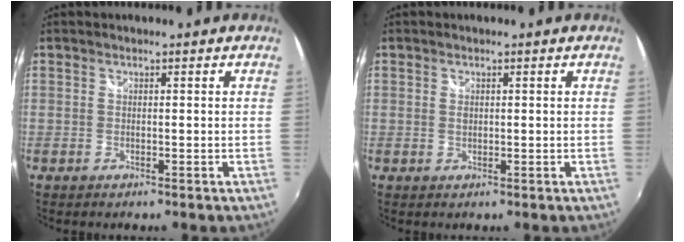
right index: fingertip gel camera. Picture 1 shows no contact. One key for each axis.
{"total": 0.8, "fx": 0.2, "fy": 0.6, "fz": 0.5, "tx": -0.009, "ty": 0.000, "tz": 0.002}